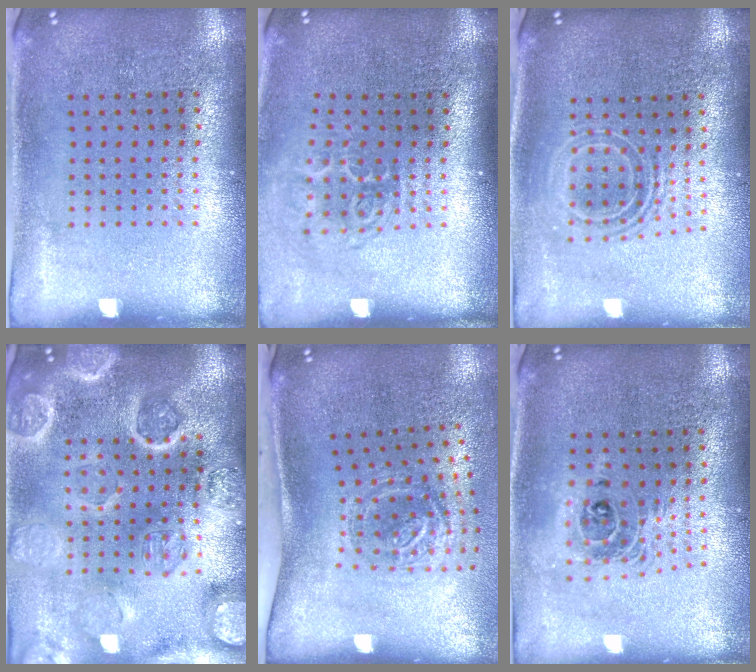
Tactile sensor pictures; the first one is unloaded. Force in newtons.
{"total": 1.7, "press": 1.1, "slide": 1.3}
{"total": 1.6, "press": 1.3, "slide": 0.9}
{"total": 4.6, "press": 4.1, "slide": 2.0}
{"total": 1.9, "press": 1.3, "slide": 1.5}
{"total": 1.9, "press": 1.4, "slide": 1.2}